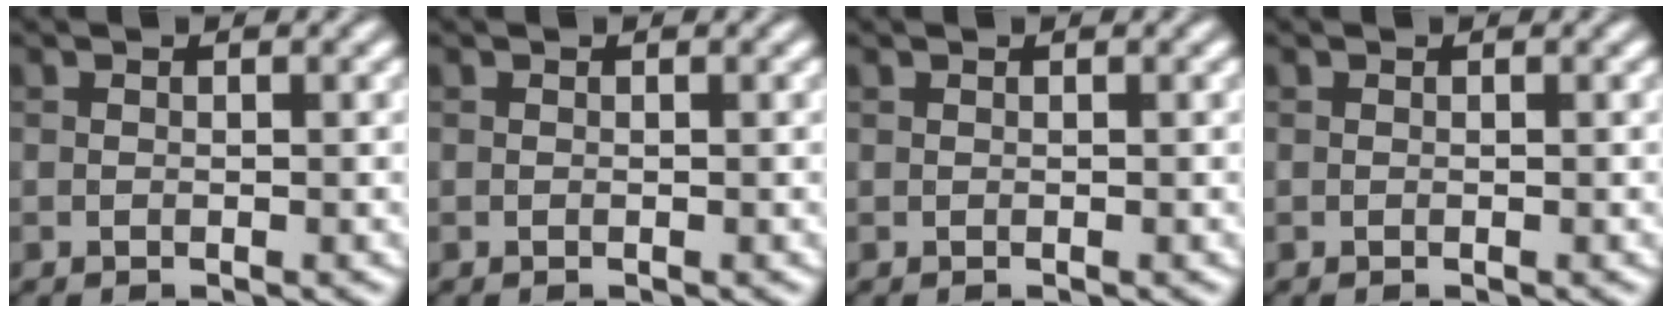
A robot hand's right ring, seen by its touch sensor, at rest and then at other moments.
{"total": 0.0}
{"total": 0.0}
{"total": 0.0}